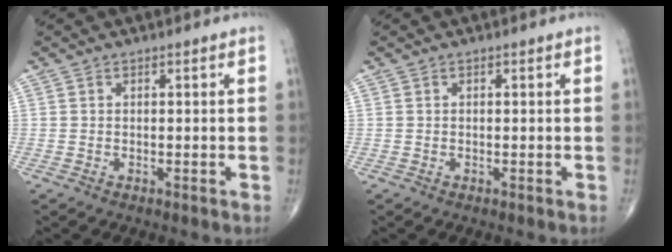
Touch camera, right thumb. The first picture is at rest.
{"total": 0.0}